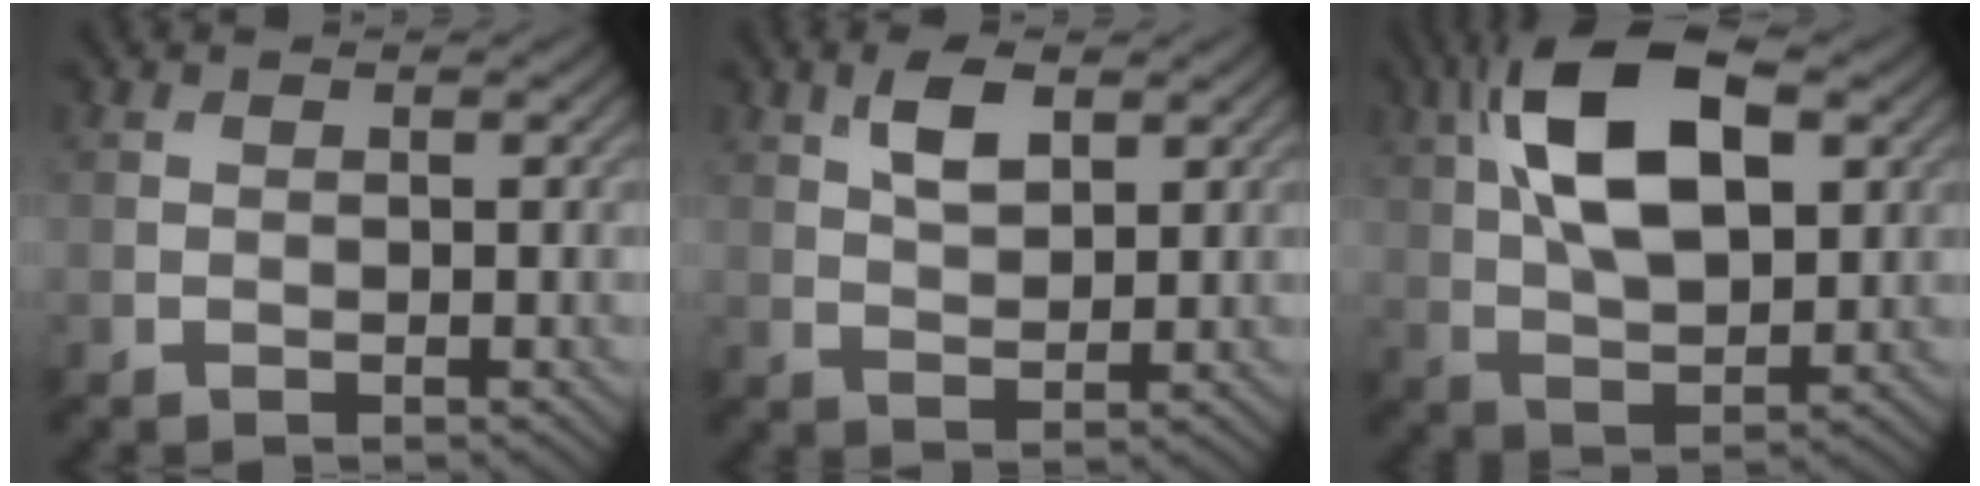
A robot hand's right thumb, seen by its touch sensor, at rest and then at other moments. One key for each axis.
{"total": 4.3, "fx": 2.1, "fy": 2.0, "fz": 3.1, "tx": -0.068, "ty": 0.001, "tz": 0.041}
{"total": 13.8, "fx": 4.6, "fy": 6.6, "fz": 11.2, "tx": -0.220, "ty": 0.015, "tz": 0.078}